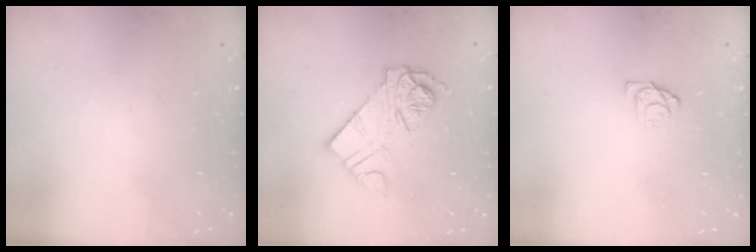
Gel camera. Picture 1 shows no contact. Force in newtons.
{"total": 12.1, "press": 12.1, "slide": 1.0}
{"total": 4.5, "press": 4.5, "slide": 0.3}